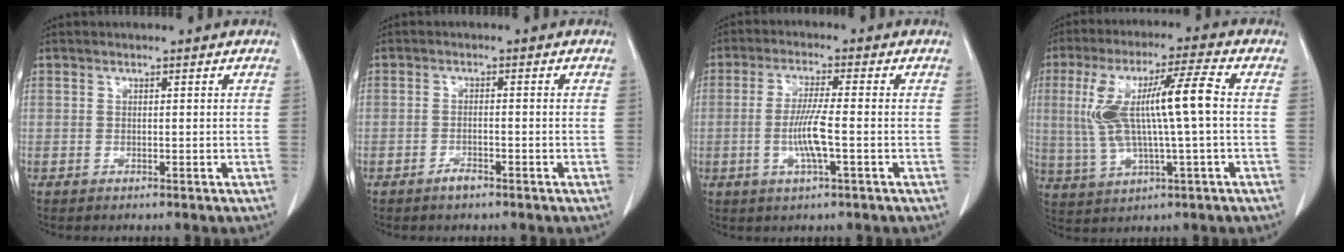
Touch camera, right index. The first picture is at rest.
{"total": 1.8, "force": [-1.3, 0.4, 1.1], "torque": [-0.021, 0.001, -0.022]}
{"total": 6.3, "force": [-1.3, 0.2, 6.1], "torque": [-0.123, -0.006, -0.025]}
{"total": 12.6, "force": [1.0, 1.3, 12.4], "torque": [-0.256, 0.021, 0.023]}